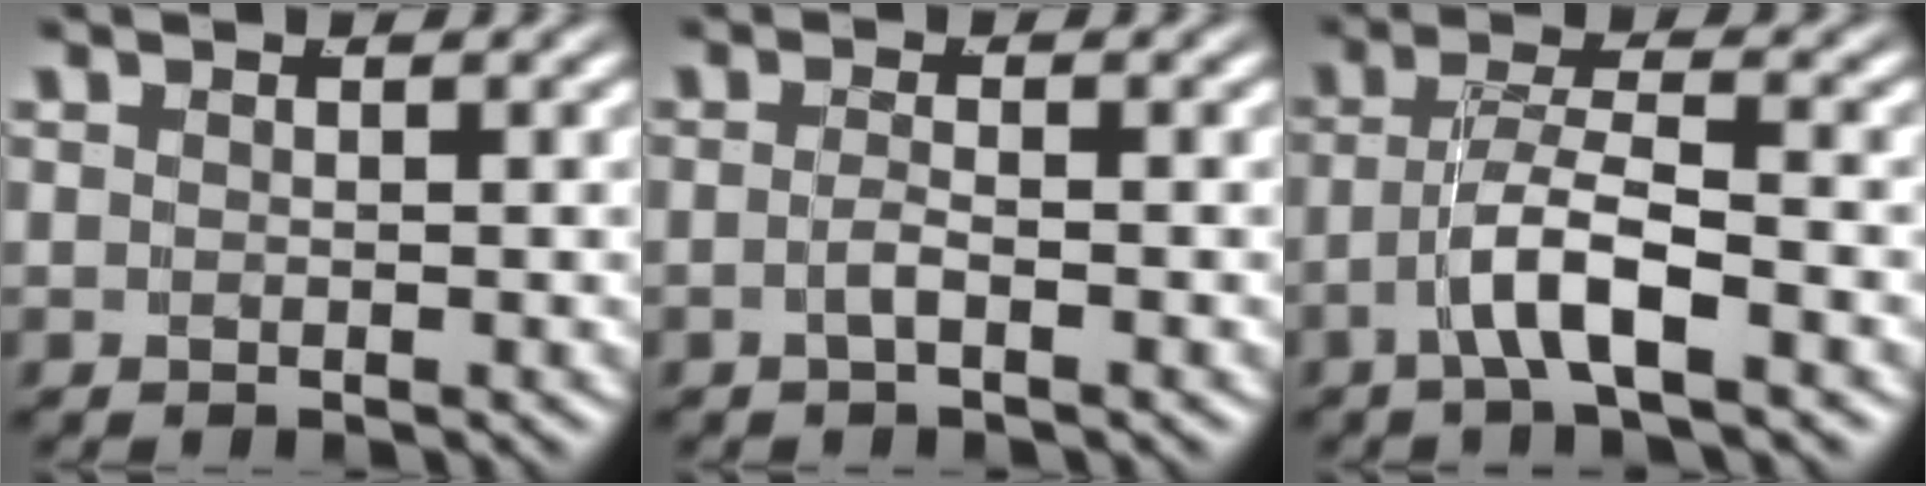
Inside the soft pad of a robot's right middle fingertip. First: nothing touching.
{"total": 1.2, "force": [-0.9, 0.1, 0.9], "torque": [-0.017, -0.002, -0.018]}
{"total": 4.0, "force": [-1.8, 1.2, 3.4], "torque": [-0.055, 0.004, -0.034]}